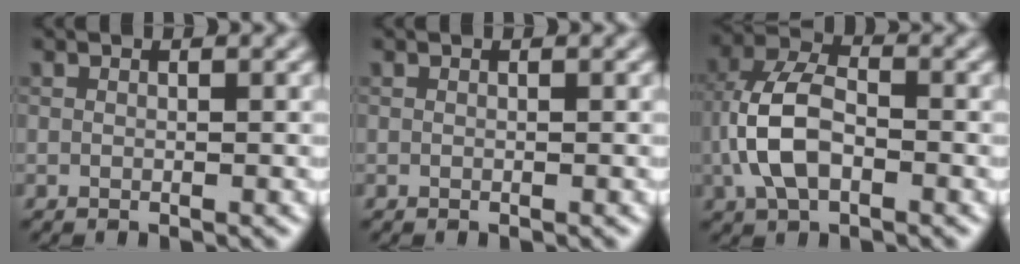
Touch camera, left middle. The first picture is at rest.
{"total": 0.0}
{"total": 6.0, "force": [-1.5, 3.4, 4.7], "torque": [-0.103, 0.009, -0.035]}